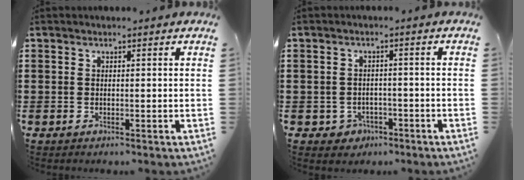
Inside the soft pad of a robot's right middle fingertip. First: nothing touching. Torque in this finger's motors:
{"motor_torque": [0.44, -0.30, 0.00, 0.00]}